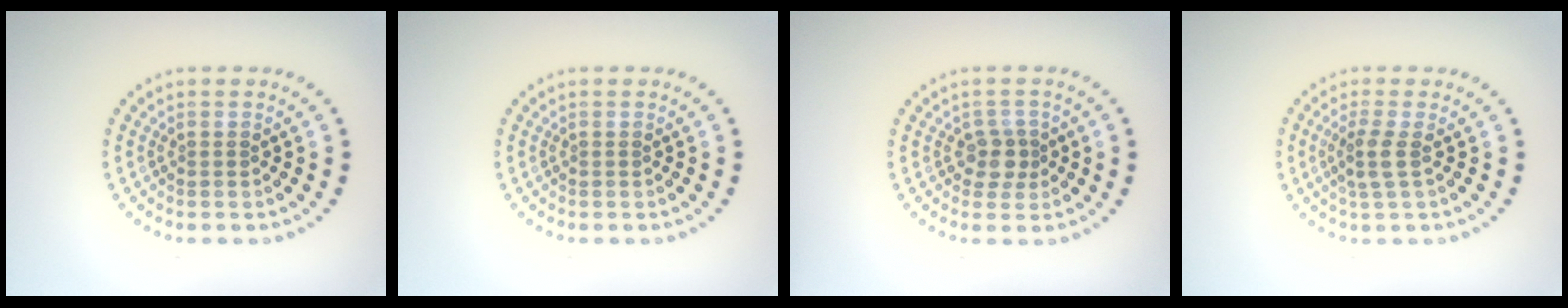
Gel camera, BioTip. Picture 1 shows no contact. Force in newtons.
{"total": 0.0}
{"total": 2.0, "press": 1.7, "slide": 1.1}
{"total": 1.9, "press": 1.6, "slide": 1.0}